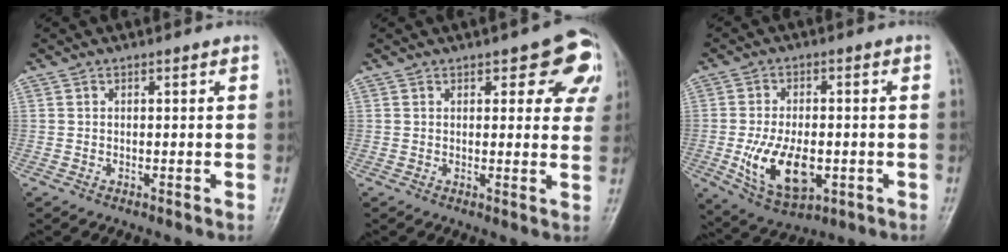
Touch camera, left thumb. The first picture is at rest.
{"total": 9.7, "force": [4.4, 4.4, 7.4], "torque": [-0.037, -0.009, 0.042]}
{"total": 12.2, "force": [-2.8, 6.9, 9.7], "torque": [-0.164, -0.001, -0.035]}